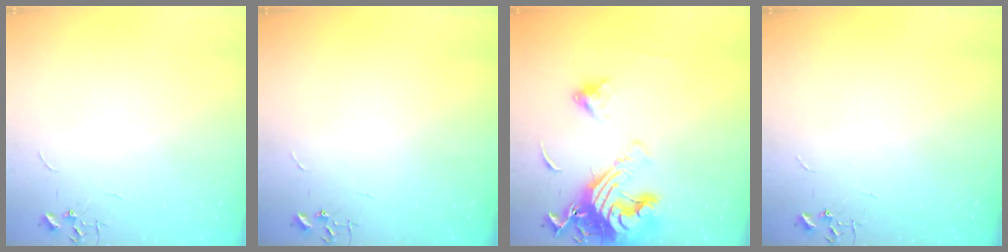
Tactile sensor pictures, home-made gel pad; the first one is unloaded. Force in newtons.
{"total": 0.0}
{"total": 18.4, "press": 18.3, "slide": 2.0}
{"total": 0.0}